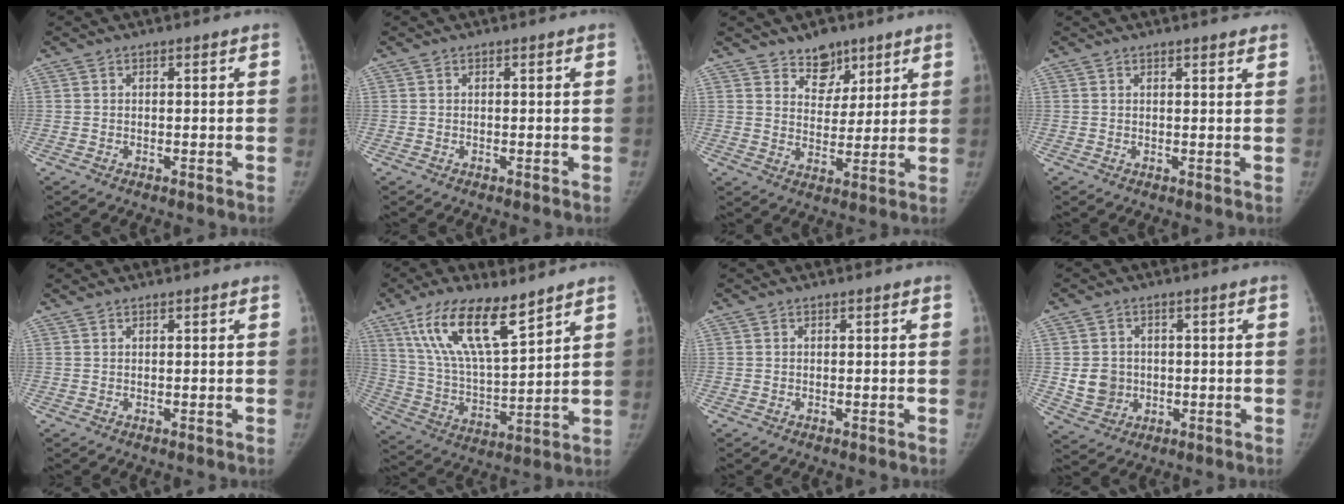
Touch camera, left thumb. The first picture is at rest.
{"total": 0.0}
{"total": 7.0, "force": [5.1, 4.3, 2.1], "torque": [0.001, -0.035, 0.087]}
{"total": 3.3, "force": [2.8, 0.5, 1.6], "torque": [-0.012, -0.005, 0.032]}
{"total": 0.8, "force": [0.8, 0.3, 0.2], "torque": [-0.009, 0.006, 0.017]}
{"total": 16.6, "force": [10.4, 5.3, 11.8], "torque": [-0.201, -0.047, 0.205]}
{"total": 0.0}
{"total": 6.1, "force": [0.0, 5.5, 2.6], "torque": [-0.023, -0.001, 0.010]}